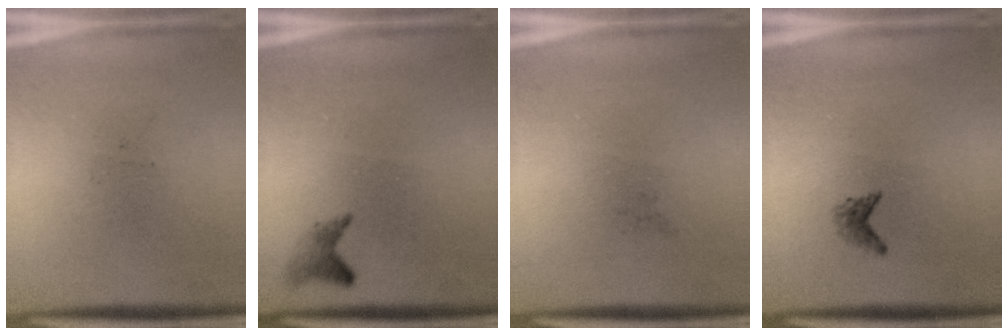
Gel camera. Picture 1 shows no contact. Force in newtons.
{"total": 1.4}
{"total": 0.0}
{"total": 1.1}